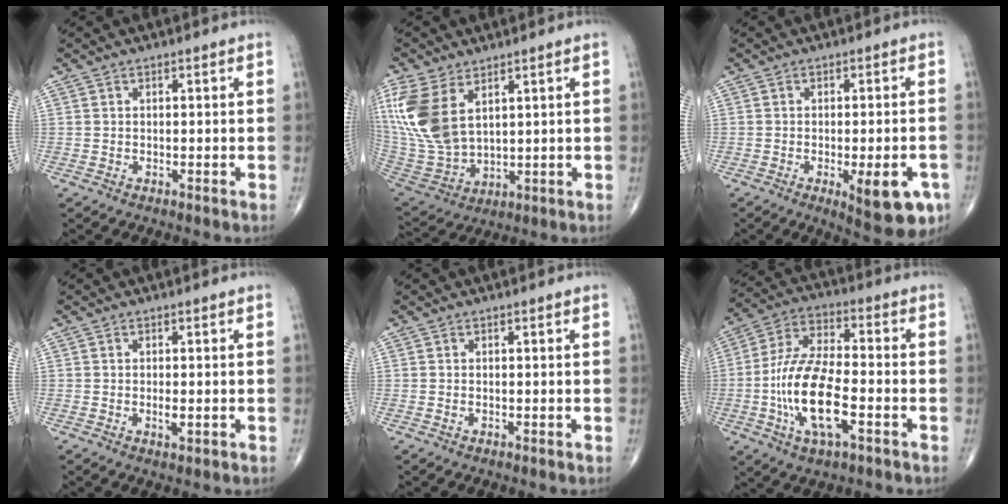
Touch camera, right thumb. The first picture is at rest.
{"total": 15.9, "force": [6.2, 9.3, 11.4], "torque": [-0.258, -0.023, 0.139]}
{"total": 10.7, "force": [-4.1, 3.5, 9.2], "torque": [-0.102, 0.002, -0.046]}
{"total": 1.6, "force": [-0.3, 0.6, 1.4], "torque": [-0.019, -0.002, -0.004]}
{"total": 0.0}
{"total": 15.8, "force": [-4.4, 6.5, 13.7], "torque": [-0.272, 0.025, -0.081]}